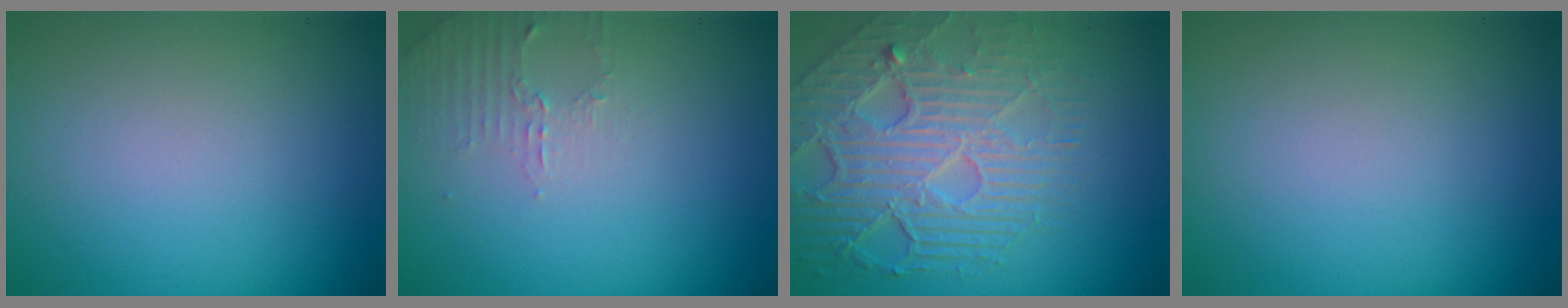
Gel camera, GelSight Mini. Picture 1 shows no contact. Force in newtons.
{"total": 1.8, "press": 1.7, "slide": 0.5}
{"total": 7.8, "press": 5.5, "slide": 5.6}
{"total": 0.0}